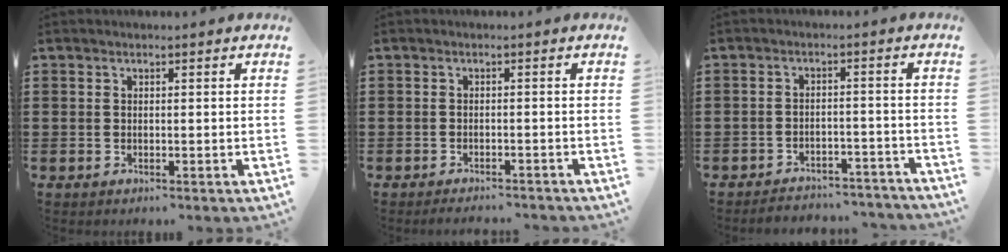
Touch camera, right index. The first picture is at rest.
{"total": 1.5, "force": [-1.4, 0.0, 0.1], "torque": [-0.005, 0.001, -0.028]}
{"total": 3.4, "force": [-3.4, 0.4, 0.2], "torque": [-0.009, 0.003, -0.070]}